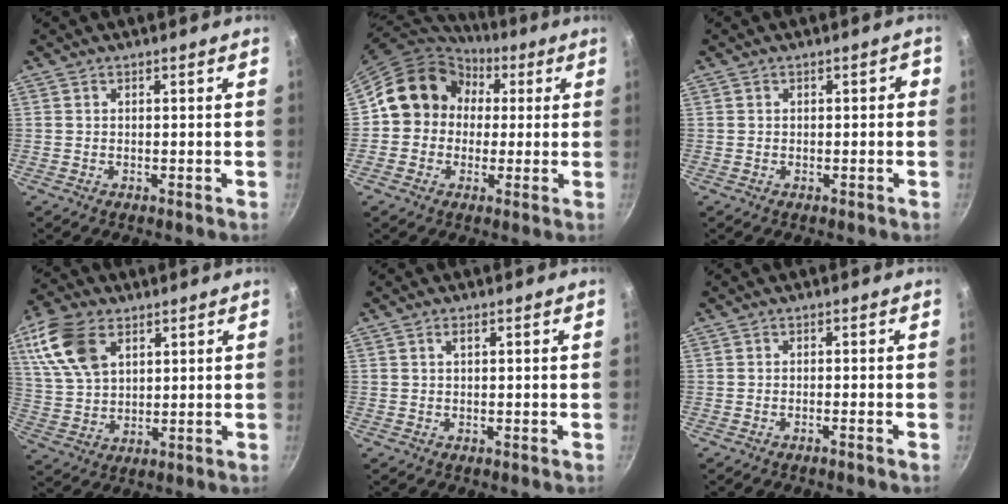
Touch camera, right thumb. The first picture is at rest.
{"total": 14.6, "force": [1.6, 12.9, 6.8], "torque": [-0.077, 0.036, 0.008]}
{"total": 1.1, "force": [-0.3, 0.9, 0.6], "torque": [0.005, 0.013, -0.002]}
{"total": 12.8, "force": [5.5, 7.8, 8.6], "torque": [-0.162, -0.009, 0.110]}
{"total": 0.9, "force": [0.2, 0.3, 0.8], "torque": [-0.014, 0.001, 0.003]}
{"total": 0.9, "force": [-0.7, -0.2, 0.6], "torque": [-0.025, 0.011, -0.010]}